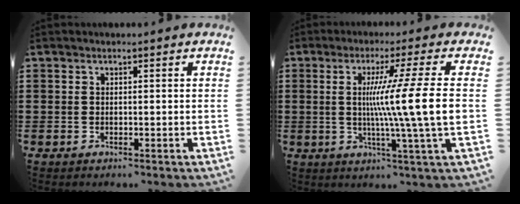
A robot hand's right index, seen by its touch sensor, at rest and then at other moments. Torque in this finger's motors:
{"motor_torque": [2.14, 0.00, 1.05, 0.21]}